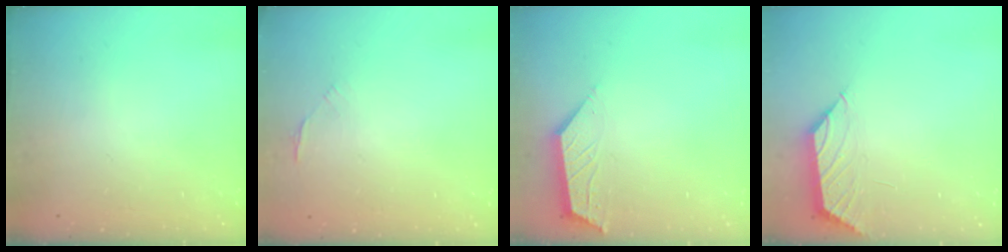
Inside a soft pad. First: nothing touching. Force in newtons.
{"total": 1.1, "press": 1.0, "slide": 0.5}
{"total": 2.9, "press": 2.9, "slide": 0.5}
{"total": 1.5, "press": 1.3, "slide": 0.6}